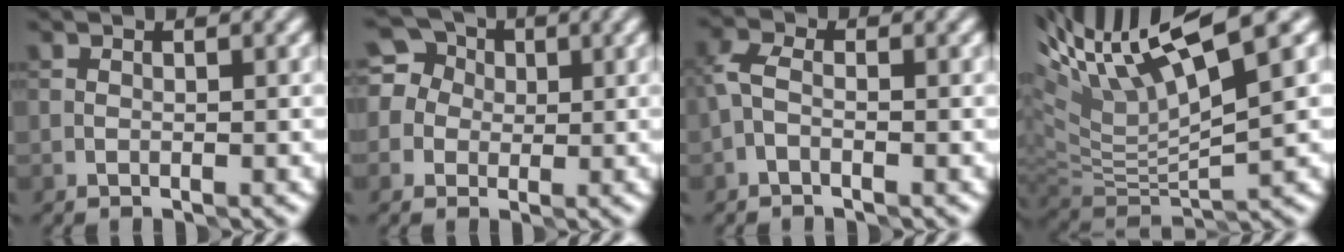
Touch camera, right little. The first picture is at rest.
{"total": 6.0, "force": [1.8, 5.3, 2.2], "torque": [-0.037, 0.041, -0.006]}
{"total": 2.2, "force": [-0.5, 1.4, 1.7], "torque": [-0.039, 0.010, -0.018]}
{"total": 10.2, "force": [5.7, 2.2, 8.2], "torque": [-0.149, 0.024, 0.105]}